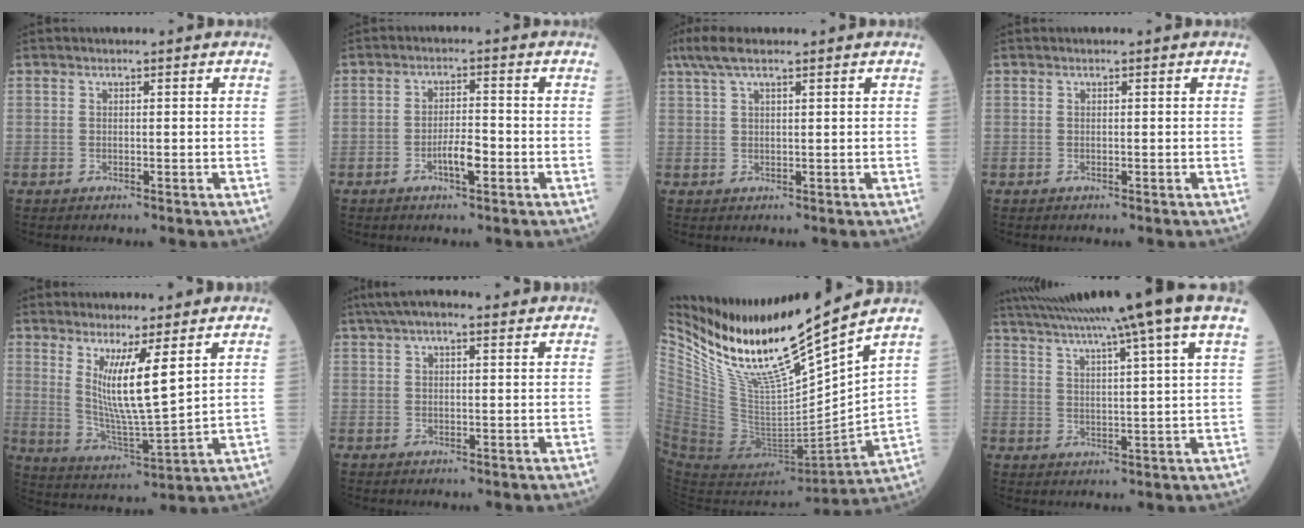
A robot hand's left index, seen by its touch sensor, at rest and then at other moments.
{"total": 3.8, "force": [-2.1, 0.7, 3.1], "torque": [-0.057, -0.003, -0.038]}
{"total": 4.4, "force": [3.1, 0.7, 3.1], "torque": [-0.072, 0.021, 0.063]}
{"total": 0.0}
{"total": 8.8, "force": [3.5, -0.1, 8.1], "torque": [-0.159, -0.033, 0.069]}
{"total": 7.1, "force": [5.4, 1.6, 4.4], "torque": [-0.076, 0.043, 0.084]}
{"total": 17.8, "force": [15.2, -0.2, 9.3], "torque": [-0.161, -0.048, 0.292]}
{"total": 16.8, "force": [12.7, -1.0, 10.9], "torque": [-0.194, 0.015, 0.173]}